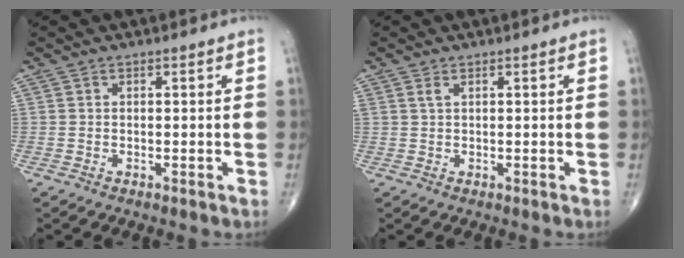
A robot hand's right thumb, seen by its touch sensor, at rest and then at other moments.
{"total": 1.0, "force": [0.6, 0.3, 0.7], "torque": [-0.016, 0.006, 0.015]}